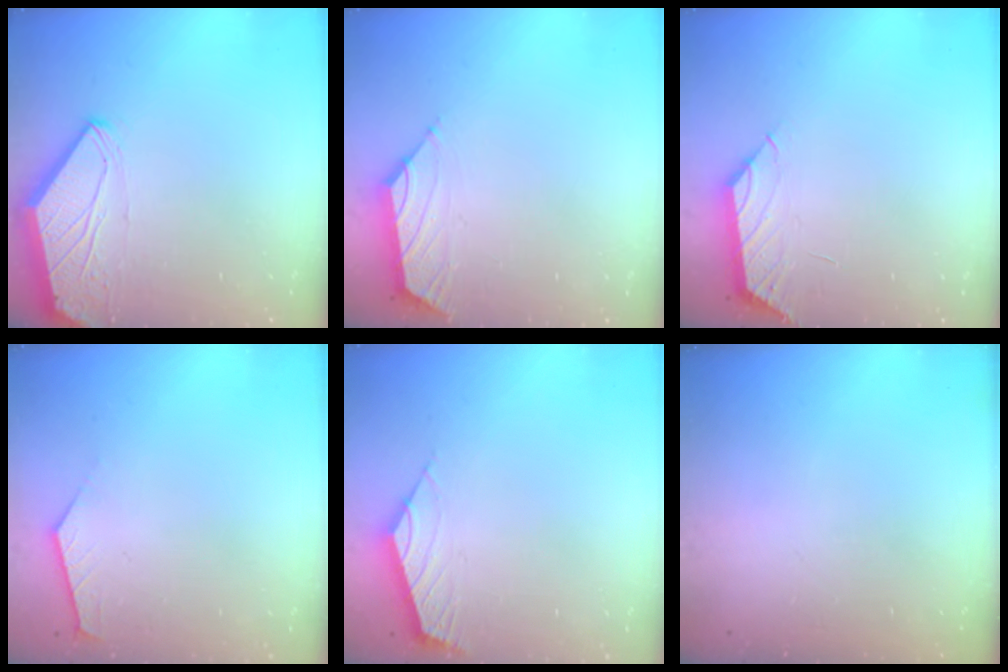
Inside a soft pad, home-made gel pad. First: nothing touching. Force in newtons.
{"total": 1.5, "press": 1.4, "slide": 0.6}
{"total": 1.0, "press": 0.9, "slide": 0.4}
{"total": 2.5, "press": 2.4, "slide": 0.4}
{"total": 2.4, "press": 2.3, "slide": 0.6}
{"total": 0.0}